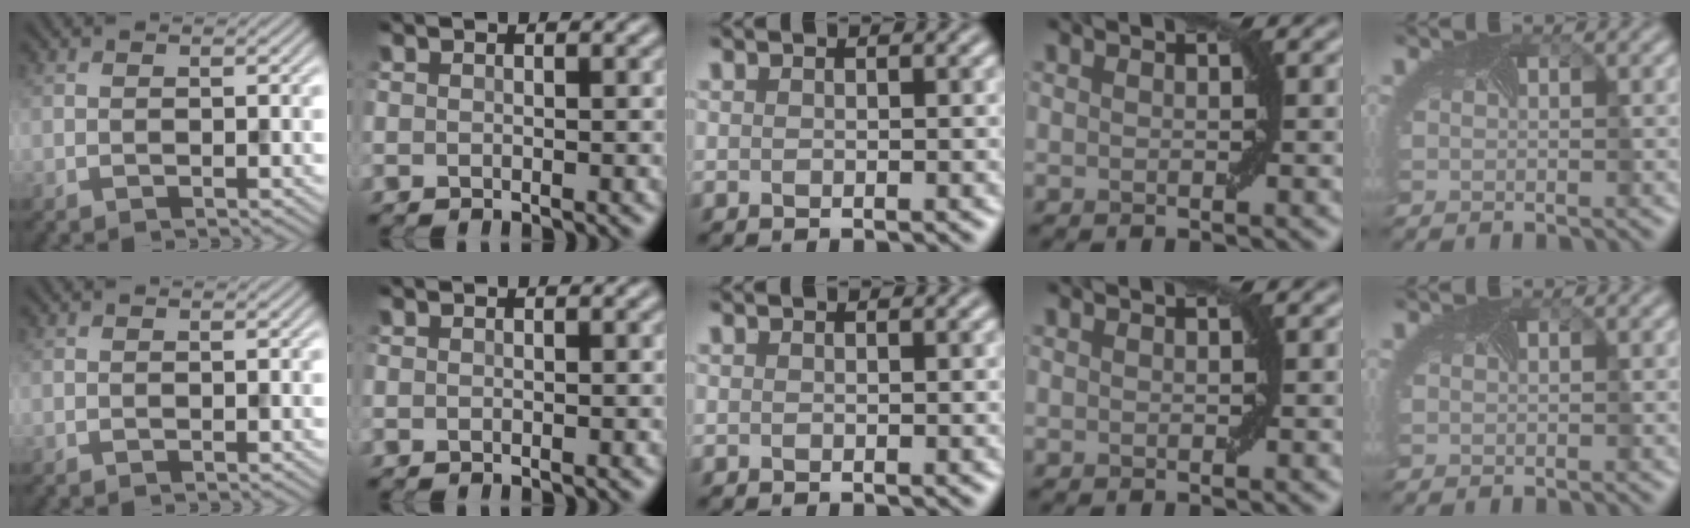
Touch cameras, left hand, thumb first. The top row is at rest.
{}